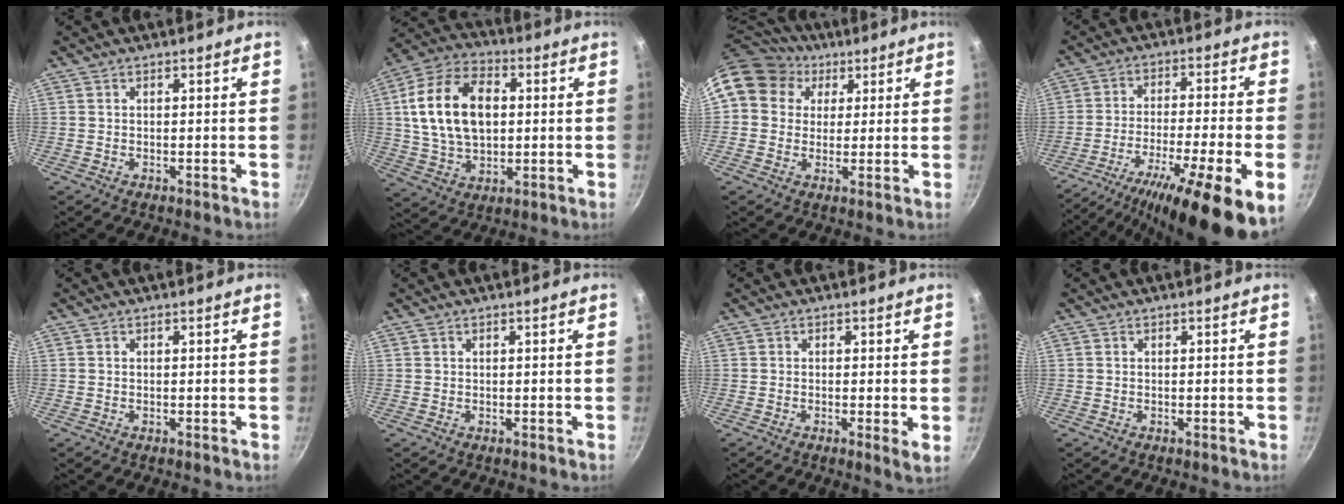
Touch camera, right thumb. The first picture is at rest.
{"total": 17.7, "force": [2.5, 11.5, 13.2], "torque": [-0.220, 0.011, 0.037]}
{"total": 14.2, "force": [5.6, 11.7, 5.7], "torque": [-0.098, 0.018, 0.087]}
{"total": 19.4, "force": [-11.1, 2.6, 15.7], "torque": [-0.251, 0.040, -0.185]}
{"total": 0.0}
{"total": 0.0}
{"total": 2.1, "force": [0.2, 0.3, 2.1], "torque": [-0.032, -0.011, -0.001]}
{"total": 0.0}